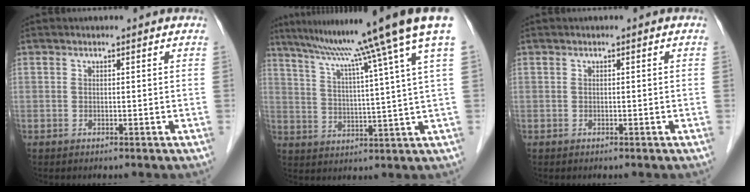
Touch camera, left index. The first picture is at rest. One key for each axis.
{"total": 17.5, "fx": 12.6, "fy": -2.3, "fz": 11.9, "tx": -0.186, "ty": 0.002, "tz": 0.171}
{"total": 0.0}